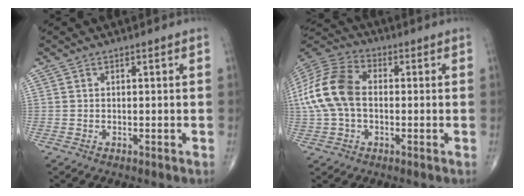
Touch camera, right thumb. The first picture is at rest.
{"total": 15.4, "force": [0.0, 10.3, 11.5], "torque": [-0.250, 0.033, -0.007]}